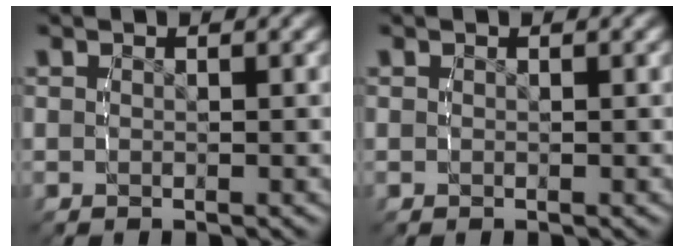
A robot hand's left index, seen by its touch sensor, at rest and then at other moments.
{"total": 0.0}